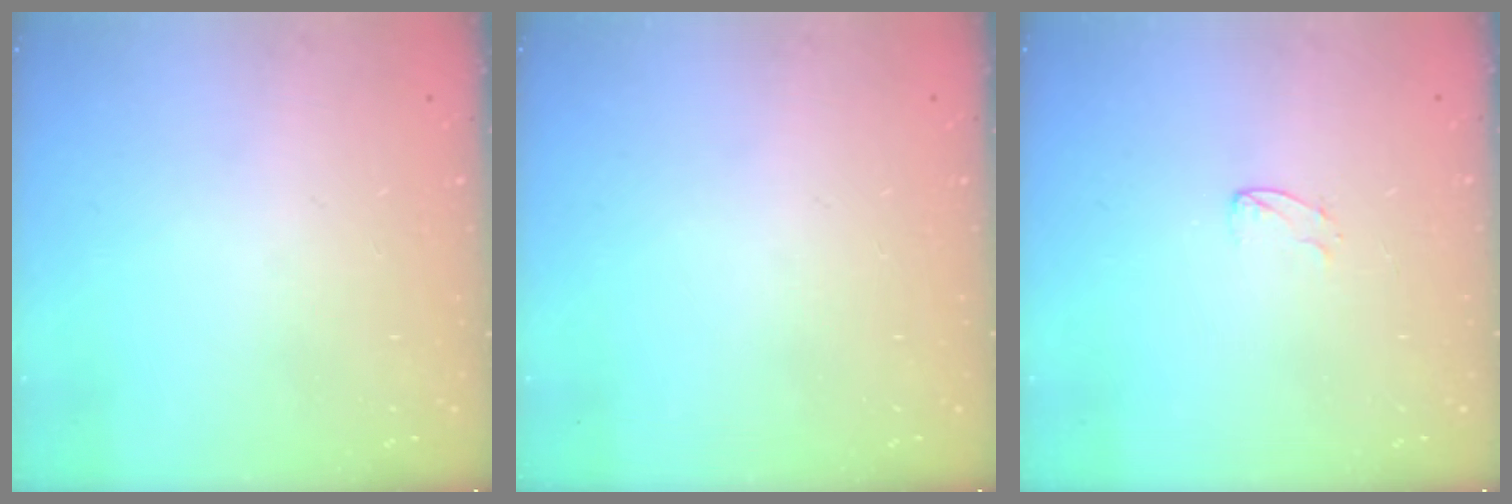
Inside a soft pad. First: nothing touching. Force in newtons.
{"total": 0.0}
{"total": 3.3, "press": 3.3, "slide": 0.3}